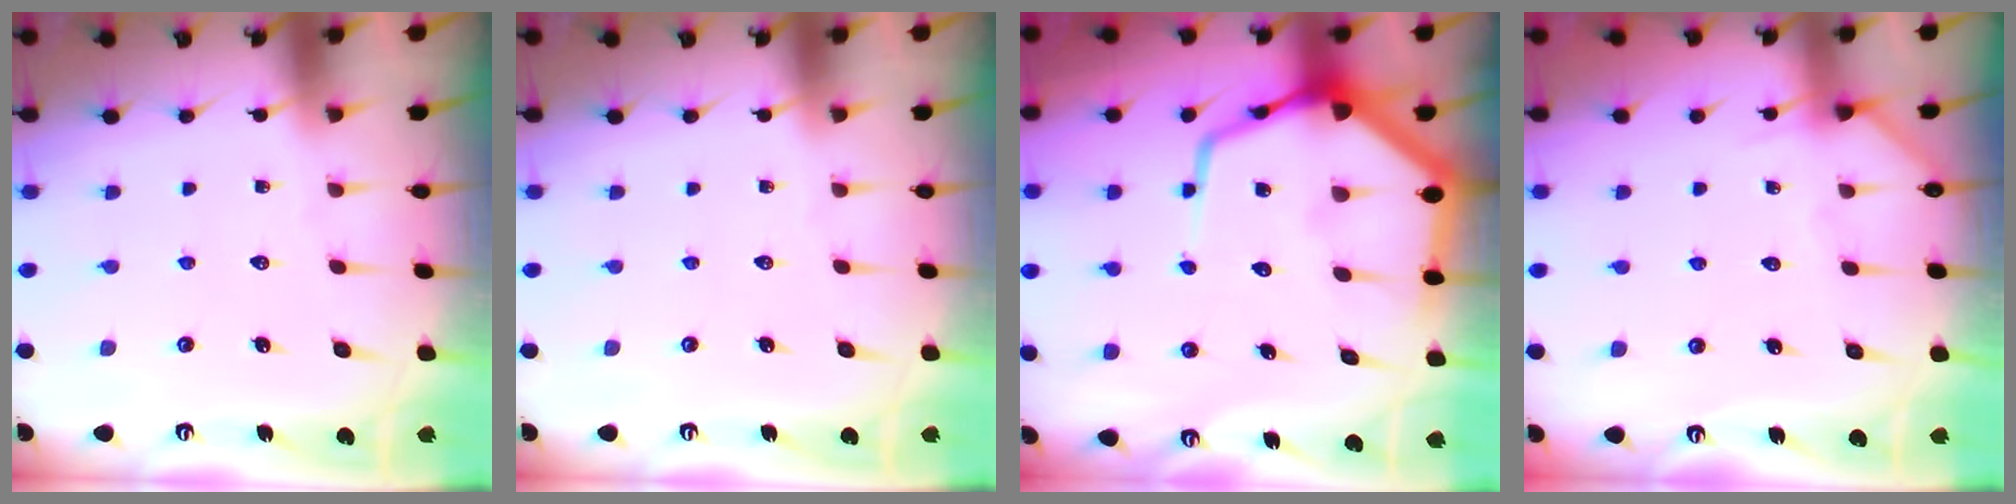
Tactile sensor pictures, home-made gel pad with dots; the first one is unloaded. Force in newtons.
{"total": 0.0}
{"total": 13.2, "press": 13.1, "slide": 1.5}
{"total": 2.8, "press": 2.8, "slide": 0.2}